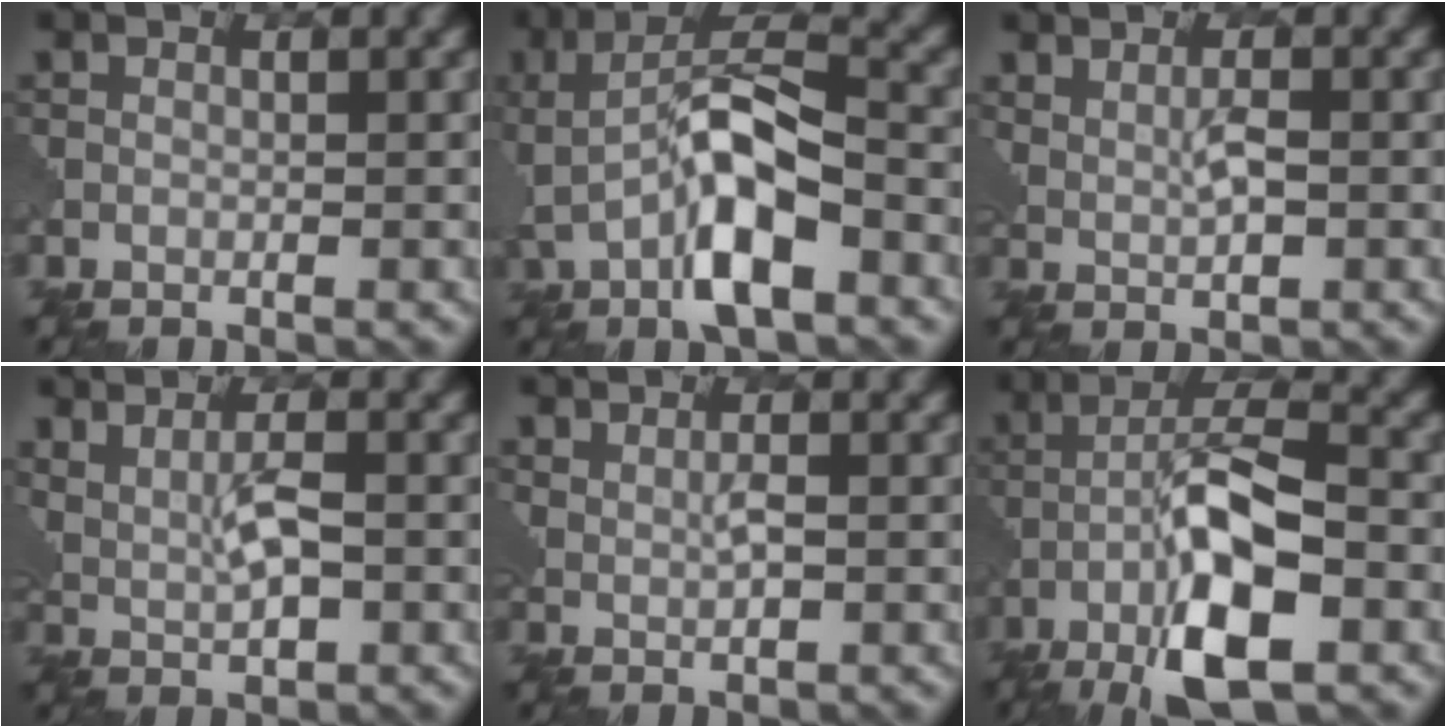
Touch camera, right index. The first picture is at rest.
{"total": 8.6, "force": [-2.2, 3.4, 7.6], "torque": [-0.138, 0.012, -0.045]}
{"total": 1.9, "force": [0.6, 0.7, 1.6], "torque": [-0.034, -0.003, 0.015]}
{"total": 2.8, "force": [0.9, 1.0, 2.5], "torque": [-0.053, -0.006, 0.021]}
{"total": 1.4, "force": [0.7, 0.5, 1.2], "torque": [-0.026, -0.003, 0.016]}
{"total": 9.8, "force": [-4.2, 2.7, 8.5], "torque": [-0.149, 0.009, -0.084]}